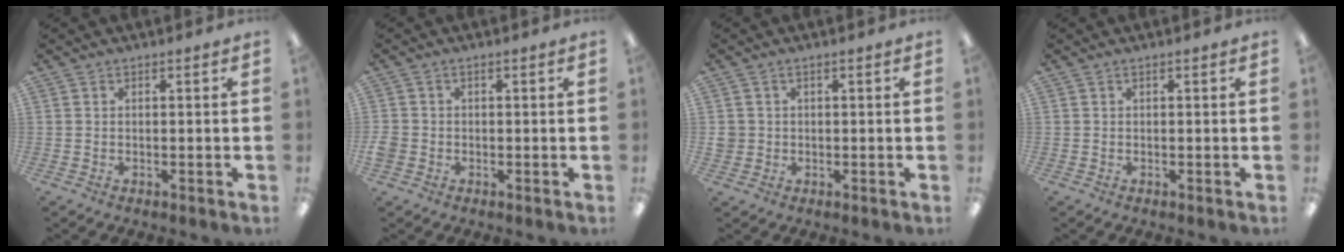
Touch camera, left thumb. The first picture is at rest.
{"total": 2.5, "force": [-0.8, 2.1, 1.3], "torque": [-0.020, 0.007, -0.013]}
{"total": 2.2, "force": [0.1, 2.1, 0.6], "torque": [-0.012, 0.004, 0.000]}
{"total": 0.0}